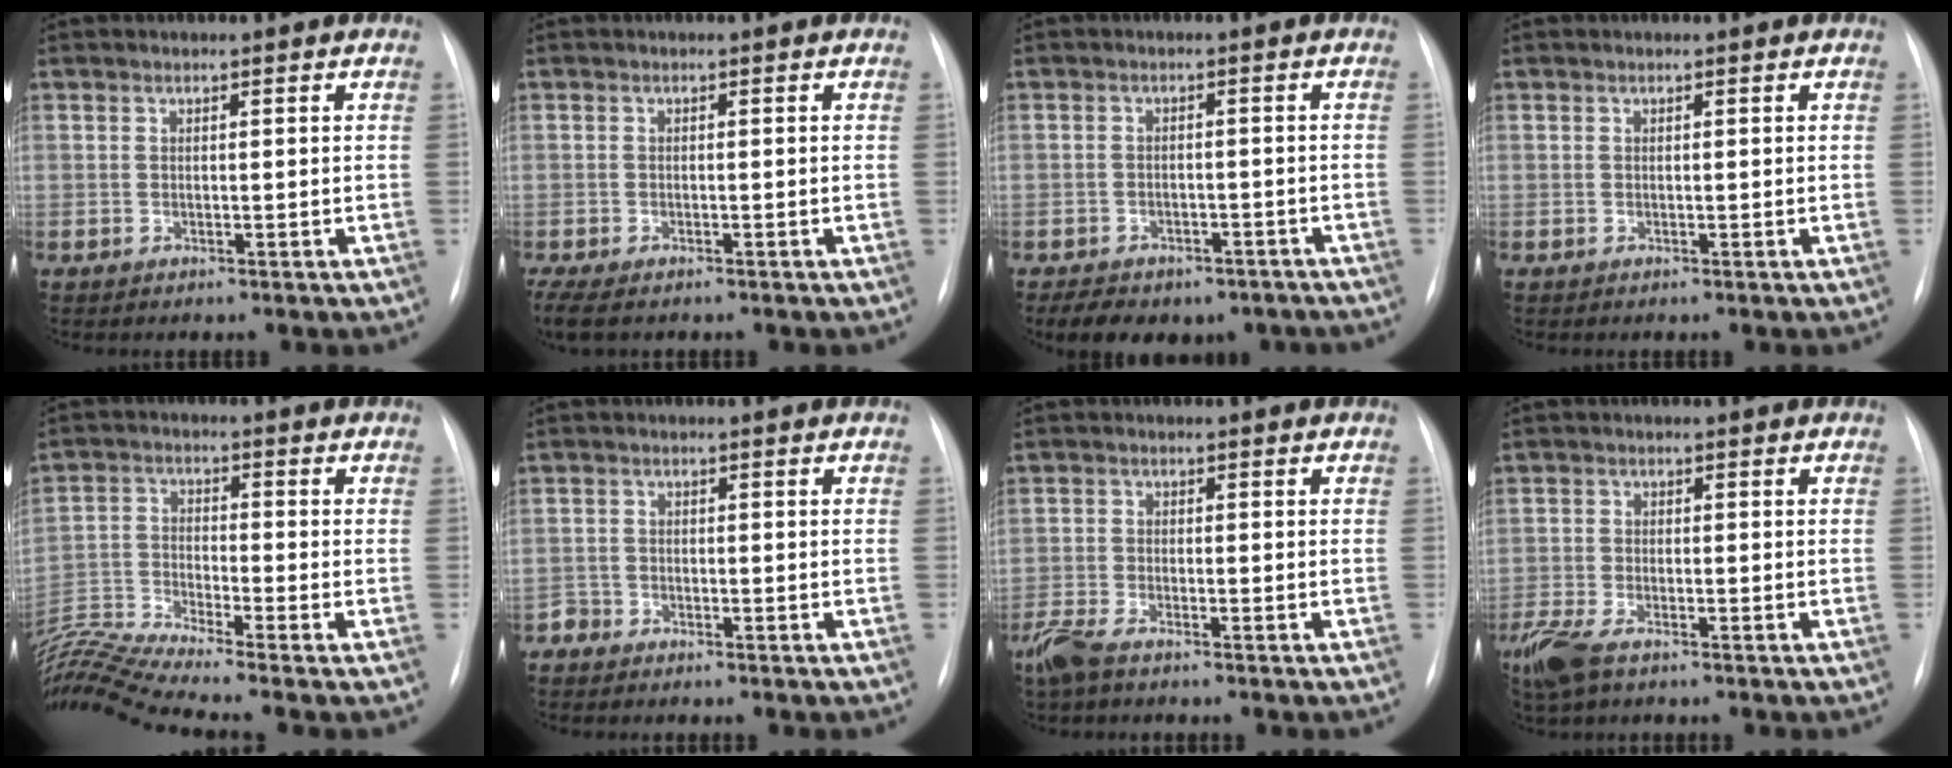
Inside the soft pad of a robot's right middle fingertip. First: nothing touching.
{"total": 6.7, "force": [-5.0, 2.7, 3.6], "torque": [-0.073, -0.009, -0.075]}
{"total": 12.2, "force": [-9.0, 6.5, 4.9], "torque": [-0.083, 0.005, -0.110]}
{"total": 0.0}
{"total": 13.5, "force": [-12.1, -2.1, 5.5], "torque": [-0.121, -0.008, -0.224]}
{"total": 1.5, "force": [-1.3, 0.5, -0.6], "torque": [0.017, 0.000, -0.025]}
{"total": 4.0, "force": [-3.3, 0.7, 2.1], "torque": [-0.053, -0.012, -0.066]}
{"total": 6.1, "force": [-4.5, 1.9, 3.7], "torque": [-0.084, -0.015, -0.083]}